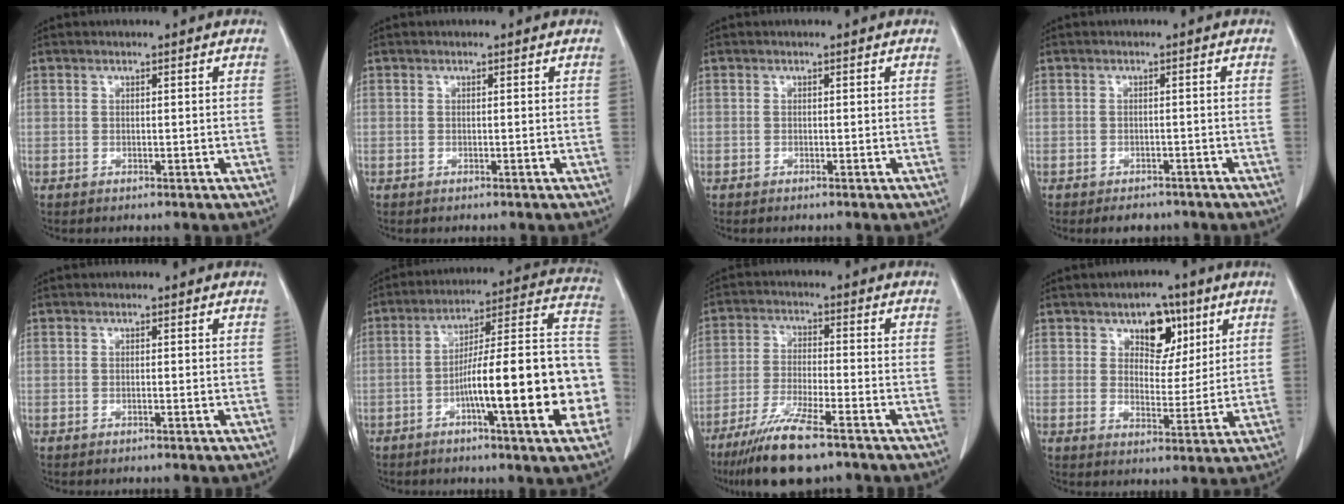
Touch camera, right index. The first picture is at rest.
{"total": 0.0}
{"total": 0.0}
{"total": 3.1, "force": [-2.5, 1.6, 0.8], "torque": [-0.009, 0.002, -0.029]}
{"total": 0.0}
{"total": 21.7, "force": [-5.7, 2.0, 20.9], "torque": [-0.226, 0.025, -0.082]}
{"total": 10.7, "force": [-7.6, 1.2, 7.4], "torque": [-0.139, -0.029, -0.133]}
{"total": 7.0, "force": [3.6, 4.3, 4.2], "torque": [-0.055, 0.010, 0.056]}